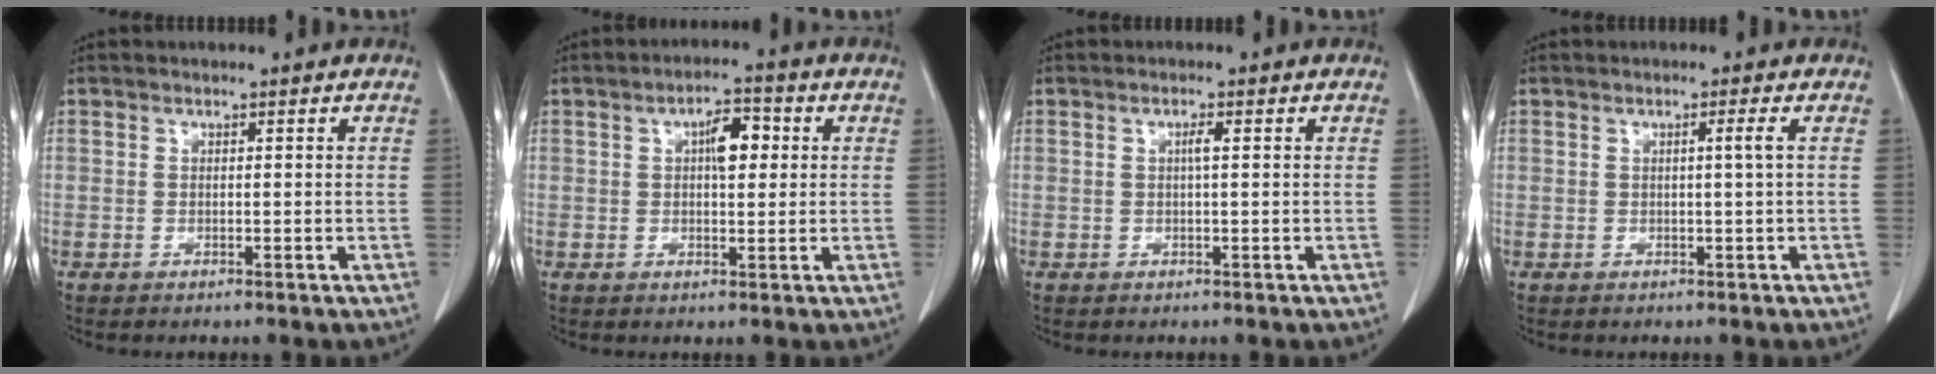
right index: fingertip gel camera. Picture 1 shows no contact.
{"total": 5.1, "force": [1.2, 2.0, 4.6], "torque": [-0.070, 0.013, 0.017]}
{"total": 1.4, "force": [0.3, 0.2, 1.4], "torque": [-0.022, 0.003, 0.004]}
{"total": 1.5, "force": [0.2, -0.6, 1.4], "torque": [-0.021, 0.000, 0.005]}